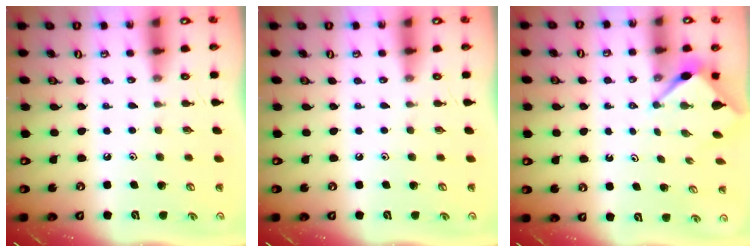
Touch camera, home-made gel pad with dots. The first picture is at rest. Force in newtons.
{"total": 0.0}
{"total": 2.9, "press": 2.9, "slide": 0.3}